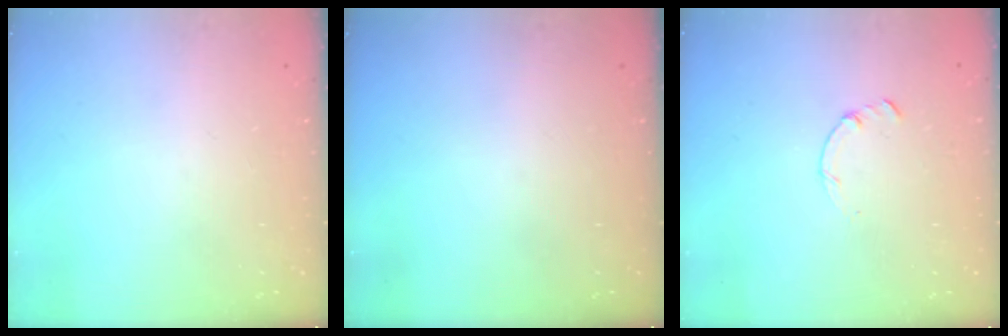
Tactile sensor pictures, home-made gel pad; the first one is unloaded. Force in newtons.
{"total": 0.0}
{"total": 0.0}